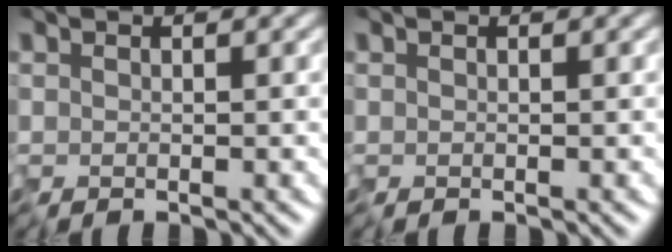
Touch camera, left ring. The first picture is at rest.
{"total": 0.0}